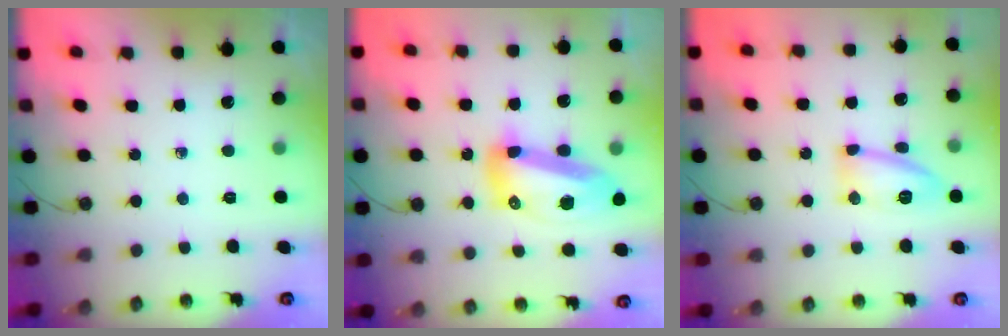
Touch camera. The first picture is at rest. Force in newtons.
{"total": 16.0, "press": 15.9, "slide": 1.8}
{"total": 10.9, "press": 10.8, "slide": 1.2}